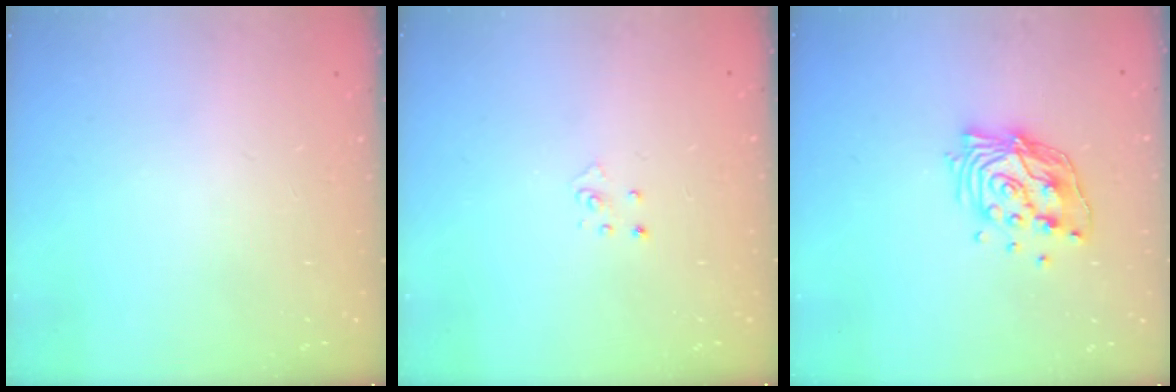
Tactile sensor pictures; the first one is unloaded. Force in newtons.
{"total": 2.8, "press": 2.8, "slide": 0.3}
{"total": 13.1, "press": 13.1, "slide": 1.2}